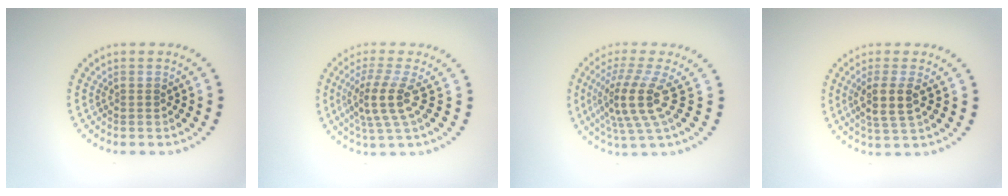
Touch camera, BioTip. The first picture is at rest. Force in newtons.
{"total": 3.7, "press": 2.9, "slide": 2.2}
{"total": 4.5, "press": 3.4, "slide": 3.0}
{"total": 2.9, "press": 2.5, "slide": 1.5}